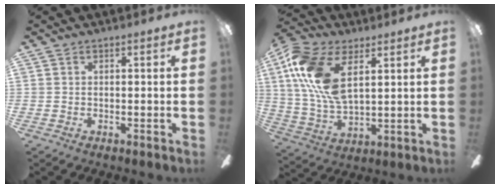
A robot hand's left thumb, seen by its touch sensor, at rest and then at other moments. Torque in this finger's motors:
{"motor_torque": [-0.14, 0.80, 1.40, -1.37, 0.40]}